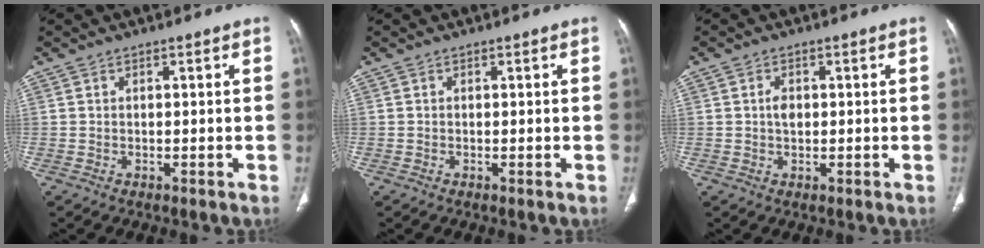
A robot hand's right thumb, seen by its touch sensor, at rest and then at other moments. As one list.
[{"total": 0.0}, {"total": 2.1, "force": [0.2, 1.4, 1.5], "torque": [-0.023, 0.002, 0.003]}]